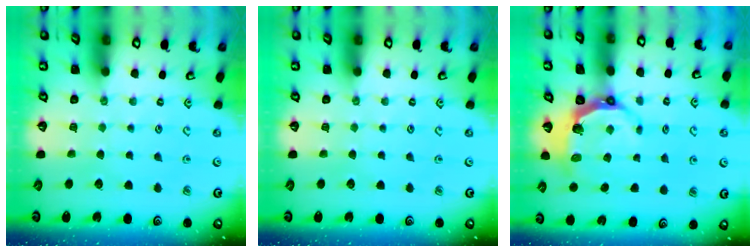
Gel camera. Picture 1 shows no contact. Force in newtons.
{"total": 0.0}
{"total": 5.6, "press": 4.2, "slide": 3.7}